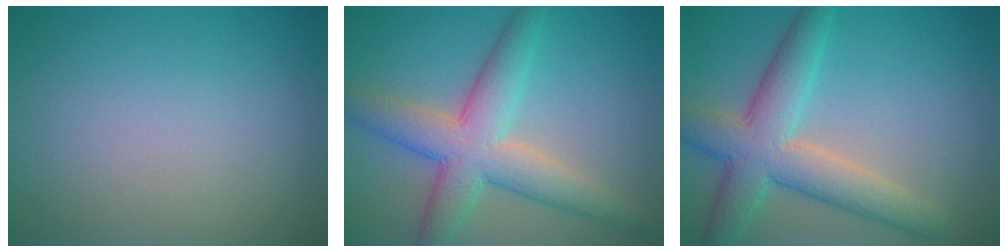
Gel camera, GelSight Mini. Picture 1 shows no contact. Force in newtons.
{"total": 6.9, "press": 6.9, "slide": 0.1}
{"total": 6.8, "press": 6.8, "slide": 0.1}